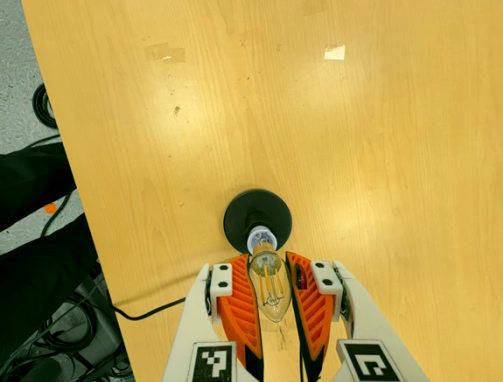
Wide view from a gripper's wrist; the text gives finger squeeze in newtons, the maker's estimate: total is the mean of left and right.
{"total": 23.6, "left": 25.6, "right": 21.5}